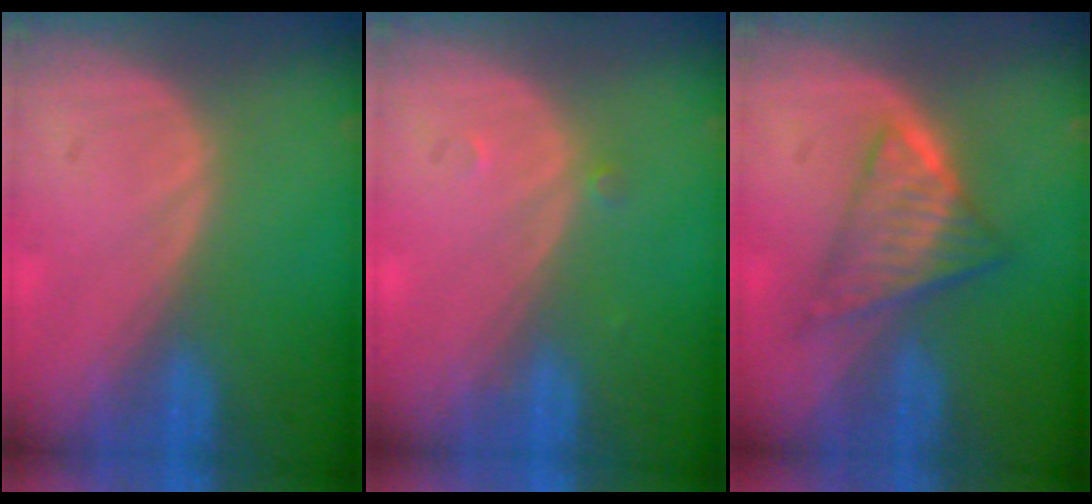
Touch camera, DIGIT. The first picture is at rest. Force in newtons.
{"total": 0.7, "press": 0.7, "slide": 0.1}
{"total": 6.2, "press": 5.7, "slide": 2.5}